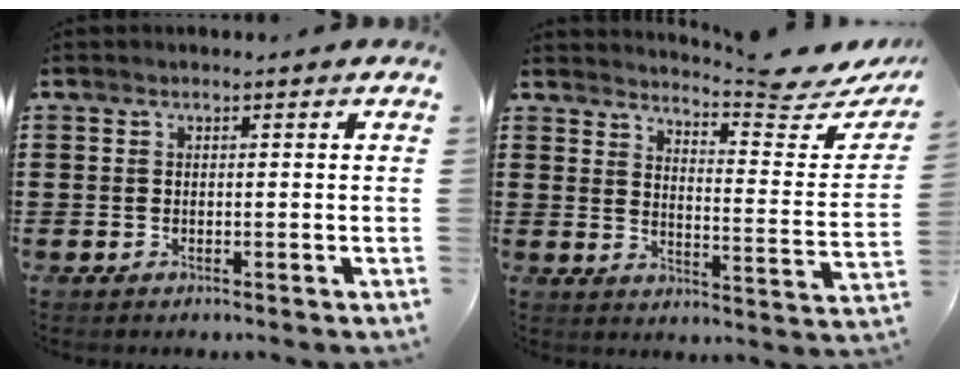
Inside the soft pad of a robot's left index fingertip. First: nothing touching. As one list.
[{"total": 6.0, "force": [5.5, -0.1, 2.2], "torque": [-0.044, -0.044, 0.089]}]